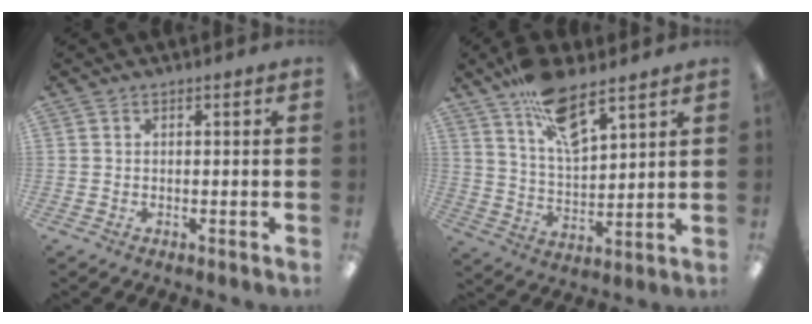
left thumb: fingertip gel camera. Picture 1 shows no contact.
{"total": 13.2, "force": [9.2, 5.0, 8.0], "torque": [-0.135, -0.048, 0.165]}